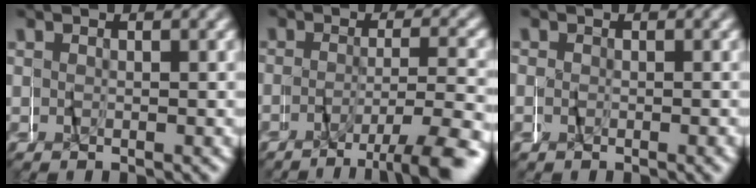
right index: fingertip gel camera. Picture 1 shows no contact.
{"total": 5.7, "force": [-4.5, 0.1, 3.5], "torque": [-0.053, -0.010, -0.077]}
{"total": 0.5, "force": [-0.1, 0.5, -0.2], "torque": [0.001, 0.000, -0.004]}